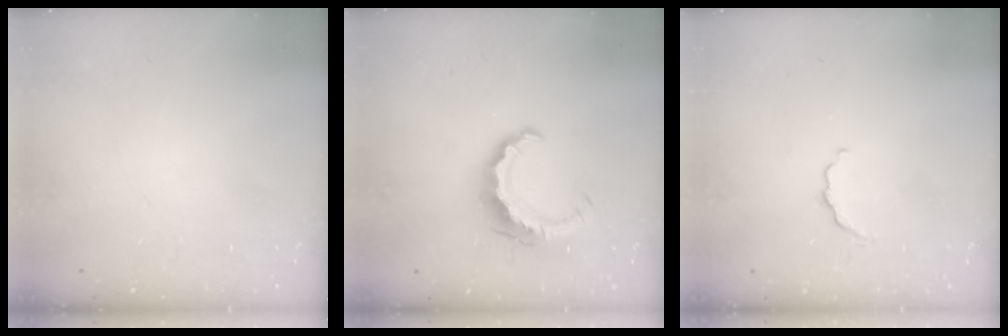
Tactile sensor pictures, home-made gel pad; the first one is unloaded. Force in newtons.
{"total": 8.5, "press": 8.4, "slide": 1.0}
{"total": 4.1, "press": 3.9, "slide": 1.1}